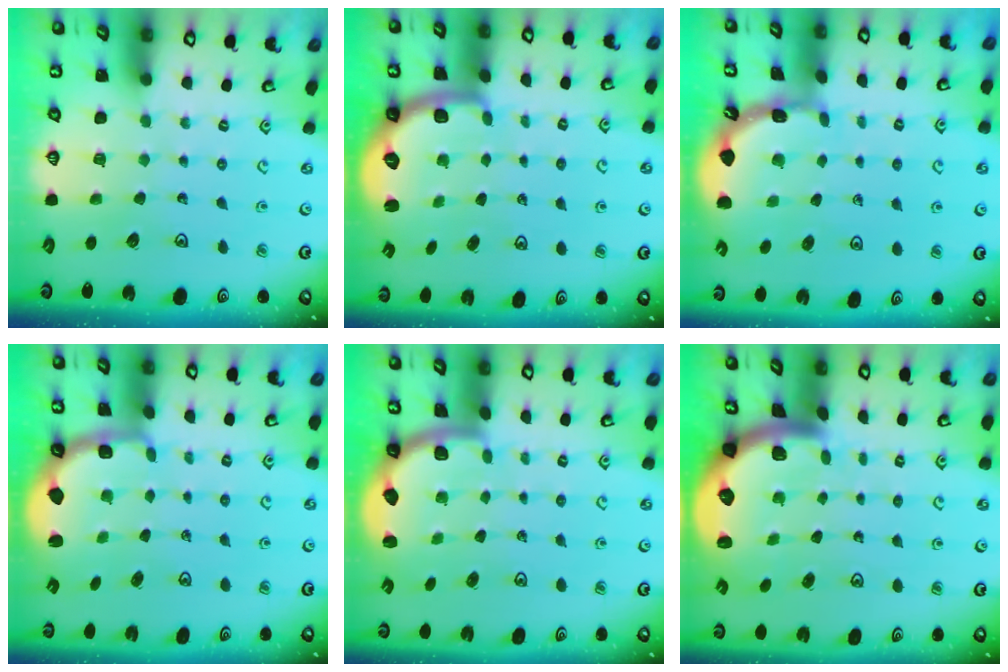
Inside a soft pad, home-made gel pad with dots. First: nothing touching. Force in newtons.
{"total": 1.9, "press": 1.8, "slide": 0.5}
{"total": 1.7, "press": 1.6, "slide": 0.1}
{"total": 2.2, "press": 1.5, "slide": 1.6}
{"total": 2.0, "press": 2.0, "slide": 0.5}
{"total": 2.7, "press": 2.5, "slide": 0.9}